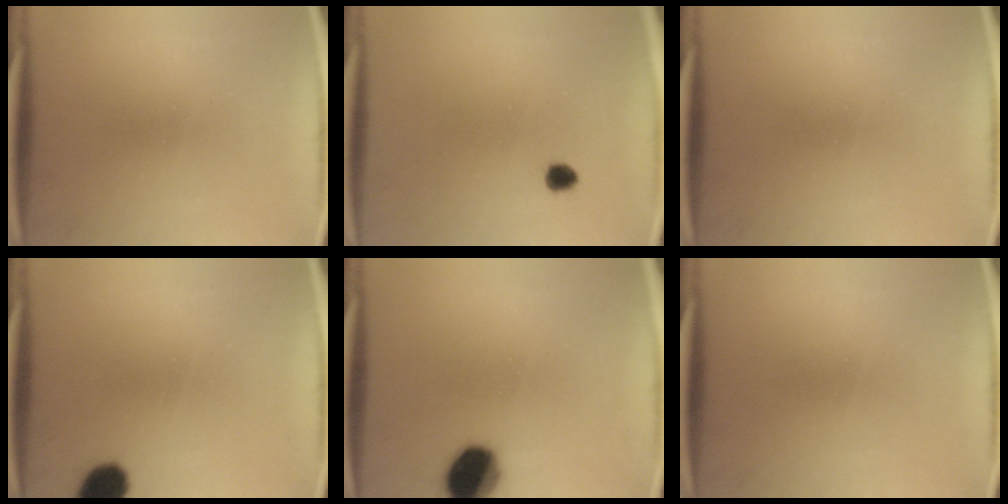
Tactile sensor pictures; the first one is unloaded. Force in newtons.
{"total": 1.6}
{"total": 0.0}
{"total": 6.6}
{"total": 10.9}
{"total": 0.0}